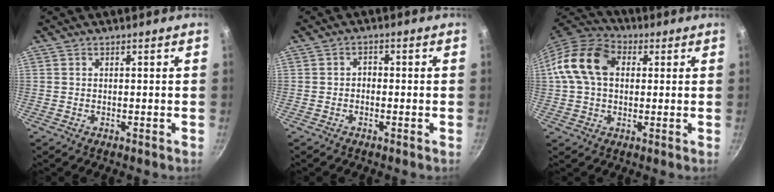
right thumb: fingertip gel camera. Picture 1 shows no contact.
{"total": 1.5, "force": [-0.6, 1.1, 0.8], "torque": [-0.010, 0.009, -0.012]}
{"total": 13.5, "force": [2.3, 9.7, 9.1], "torque": [-0.147, 0.024, 0.023]}